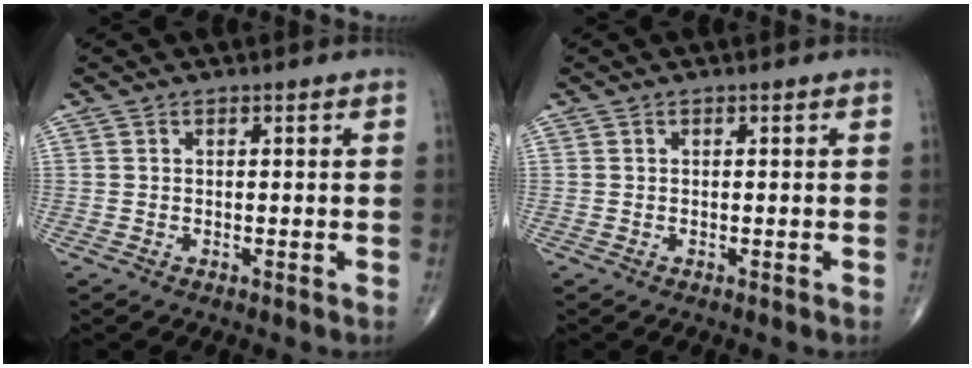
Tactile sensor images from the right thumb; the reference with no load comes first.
{"total": 0.0}